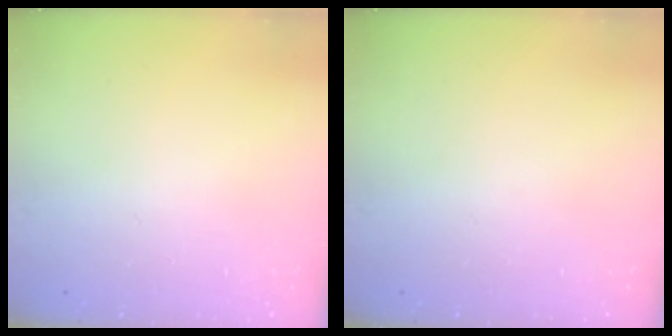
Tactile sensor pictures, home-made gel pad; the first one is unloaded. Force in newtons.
{"total": 0.0}